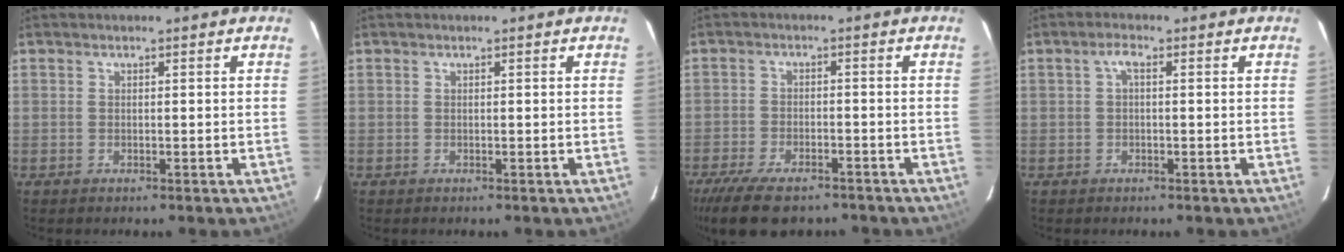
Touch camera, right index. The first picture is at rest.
{"total": 0.0}
{"total": 12.5, "force": [-9.6, 4.7, 6.5], "torque": [-0.155, -0.032, -0.162]}
{"total": 1.6, "force": [0.1, 0.6, 1.5], "torque": [-0.030, 0.008, -0.001]}